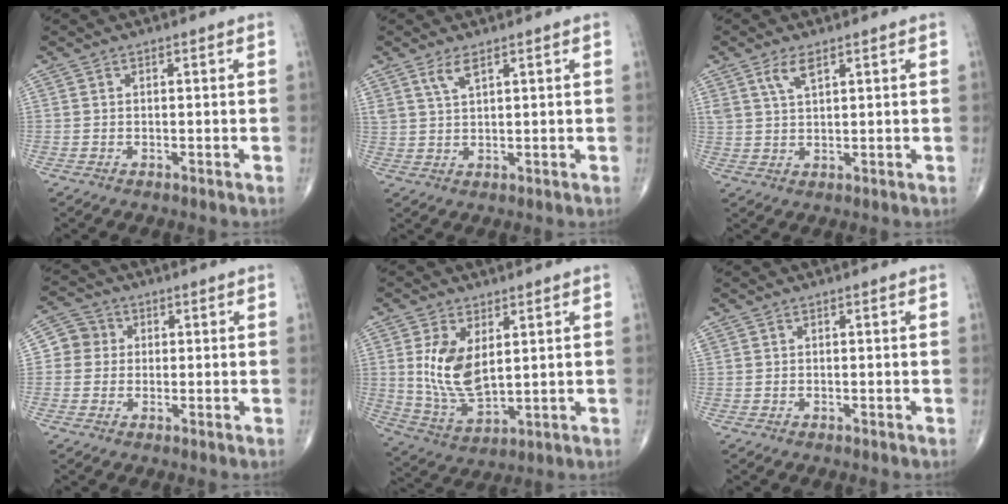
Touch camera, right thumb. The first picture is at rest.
{"total": 3.3, "force": [2.1, 1.0, 2.2], "torque": [-0.046, -0.007, 0.047]}
{"total": 3.9, "force": [2.4, 1.5, 2.8], "torque": [-0.054, -0.007, 0.051]}
{"total": 4.8, "force": [0.4, 4.7, 1.0], "torque": [0.006, 0.008, -0.002]}
{"total": 10.8, "force": [2.6, 5.8, 8.8], "torque": [-0.162, -0.022, 0.064]}
{"total": 0.0}